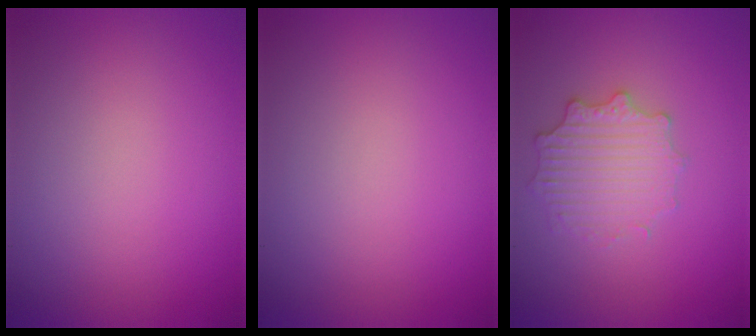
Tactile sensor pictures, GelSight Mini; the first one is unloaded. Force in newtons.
{"total": 0.0}
{"total": 2.9, "press": 2.9, "slide": 0.2}